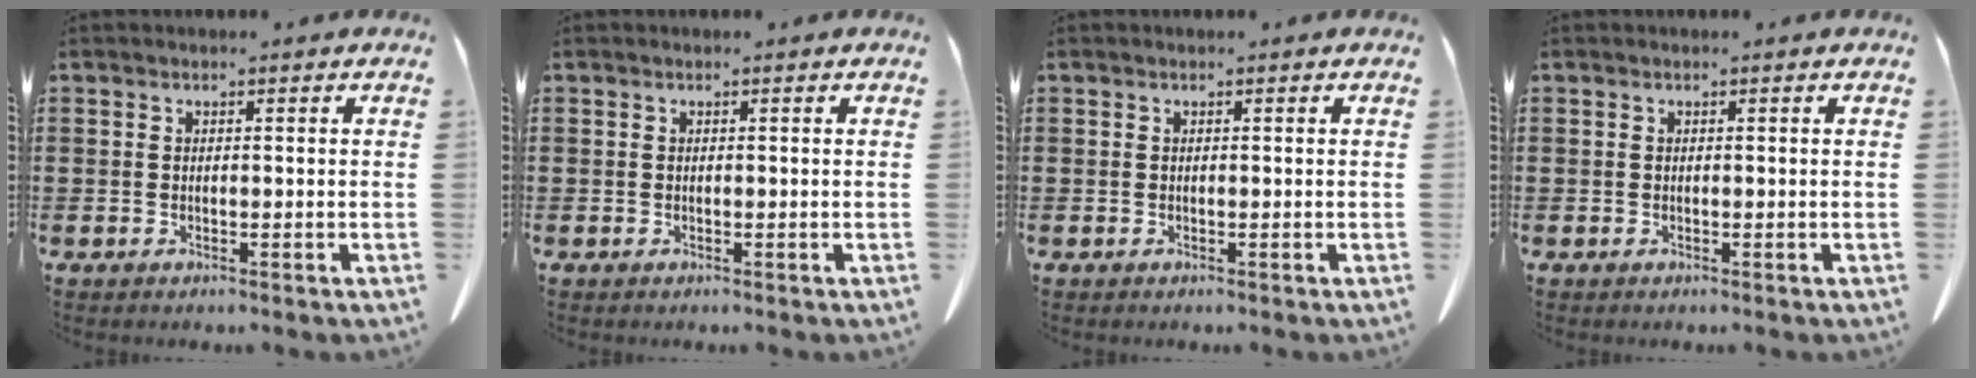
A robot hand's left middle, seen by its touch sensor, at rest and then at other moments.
{"total": 0.0}
{"total": 0.0}
{"total": 0.0}